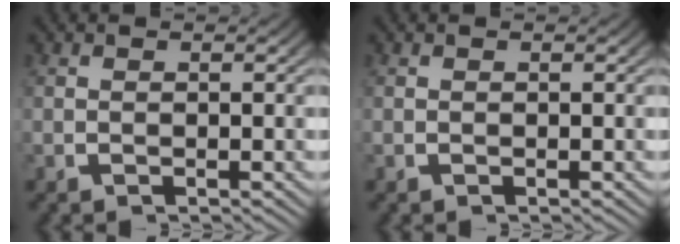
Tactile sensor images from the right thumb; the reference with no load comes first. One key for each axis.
{"total": 0.0}